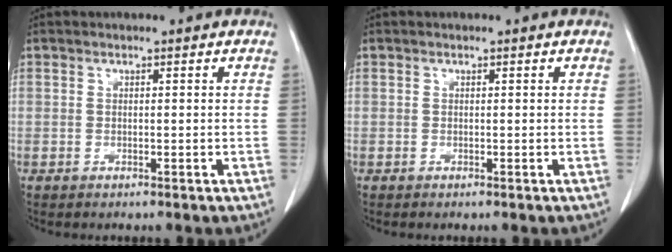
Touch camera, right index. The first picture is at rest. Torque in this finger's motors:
{"motor_torque": [-0.14, 0.13, -0.01, 0.01]}